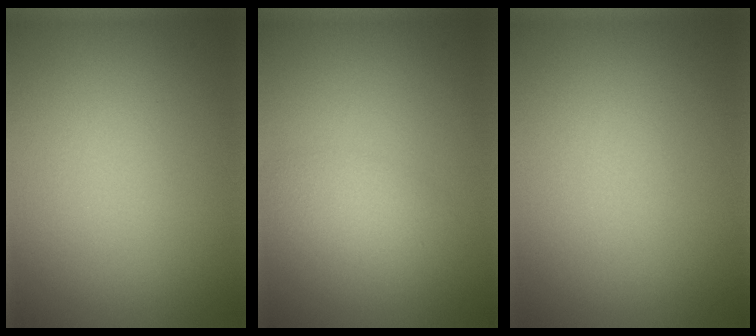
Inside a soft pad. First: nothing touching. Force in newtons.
{"total": 2.0, "press": 2.0, "slide": 0.1}
{"total": 0.0}